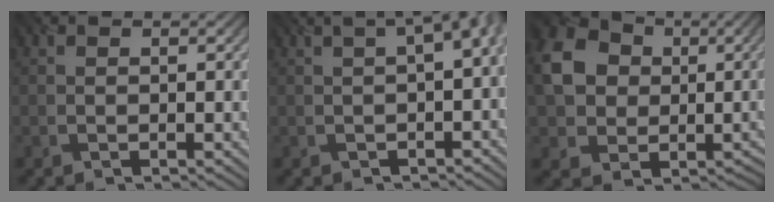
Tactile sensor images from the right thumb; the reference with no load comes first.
{"total": 5.6, "force": [0.5, 2.2, 5.1], "torque": [-0.049, 0.015, 0.010]}
{"total": 11.3, "force": [0.9, 9.7, 5.6], "torque": [-0.147, -0.008, 0.017]}